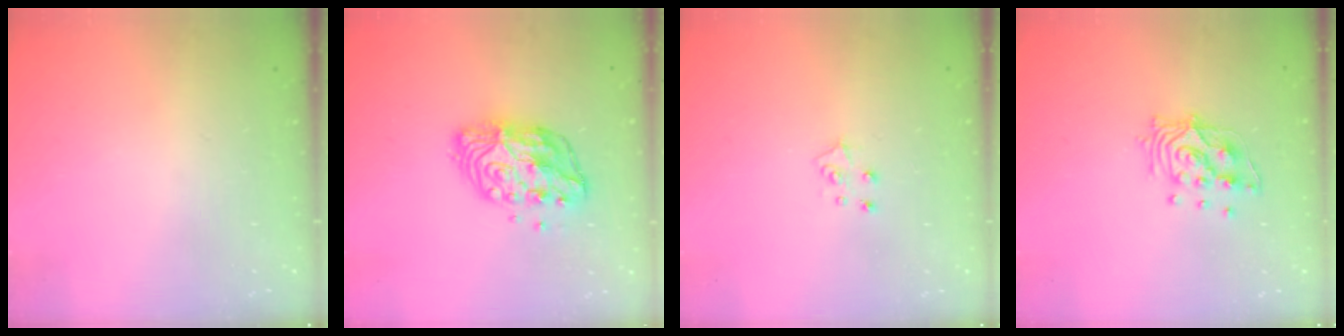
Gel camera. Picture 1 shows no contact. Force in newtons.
{"total": 13.2, "press": 13.2, "slide": 0.9}
{"total": 5.6, "press": 5.6, "slide": 0.5}
{"total": 11.2, "press": 11.2, "slide": 0.6}